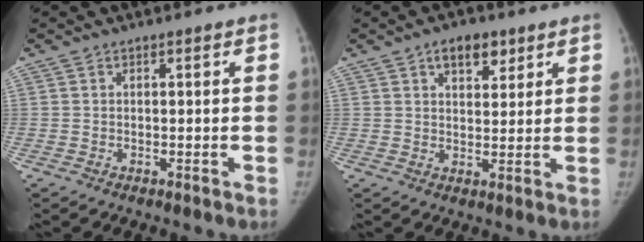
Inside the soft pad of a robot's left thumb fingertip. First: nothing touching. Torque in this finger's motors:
{"motor_torque": [-0.01, -0.13, 0.72, -0.20, 0.01]}